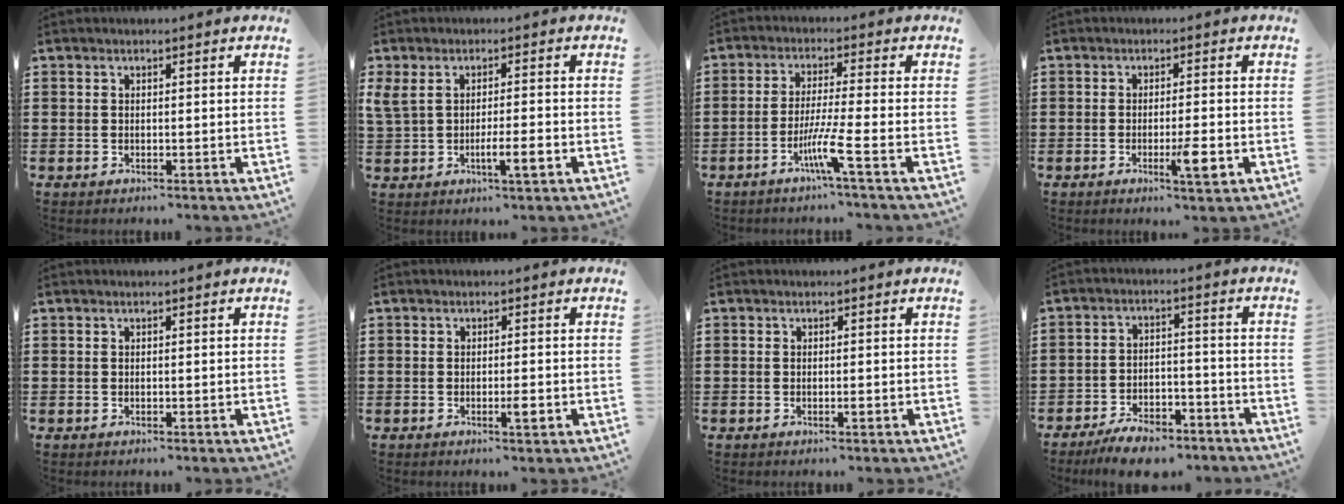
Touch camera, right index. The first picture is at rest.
{"total": 4.7, "force": [-1.4, 0.9, 4.4], "torque": [-0.083, -0.003, -0.028]}
{"total": 6.3, "force": [-3.2, -0.6, 5.4], "torque": [-0.102, -0.014, -0.060]}
{"total": 4.8, "force": [-1.8, 0.6, 4.4], "torque": [-0.083, -0.013, -0.033]}
{"total": 0.0}
{"total": 2.2, "force": [-0.9, 0.4, 2.0], "torque": [-0.034, -0.001, -0.015]}
{"total": 0.7, "force": [-0.3, 0.1, 0.6], "torque": [-0.011, -0.003, -0.005]}
{"total": 6.4, "force": [-5.7, 1.3, 2.6], "torque": [-0.045, 0.008, -0.106]}